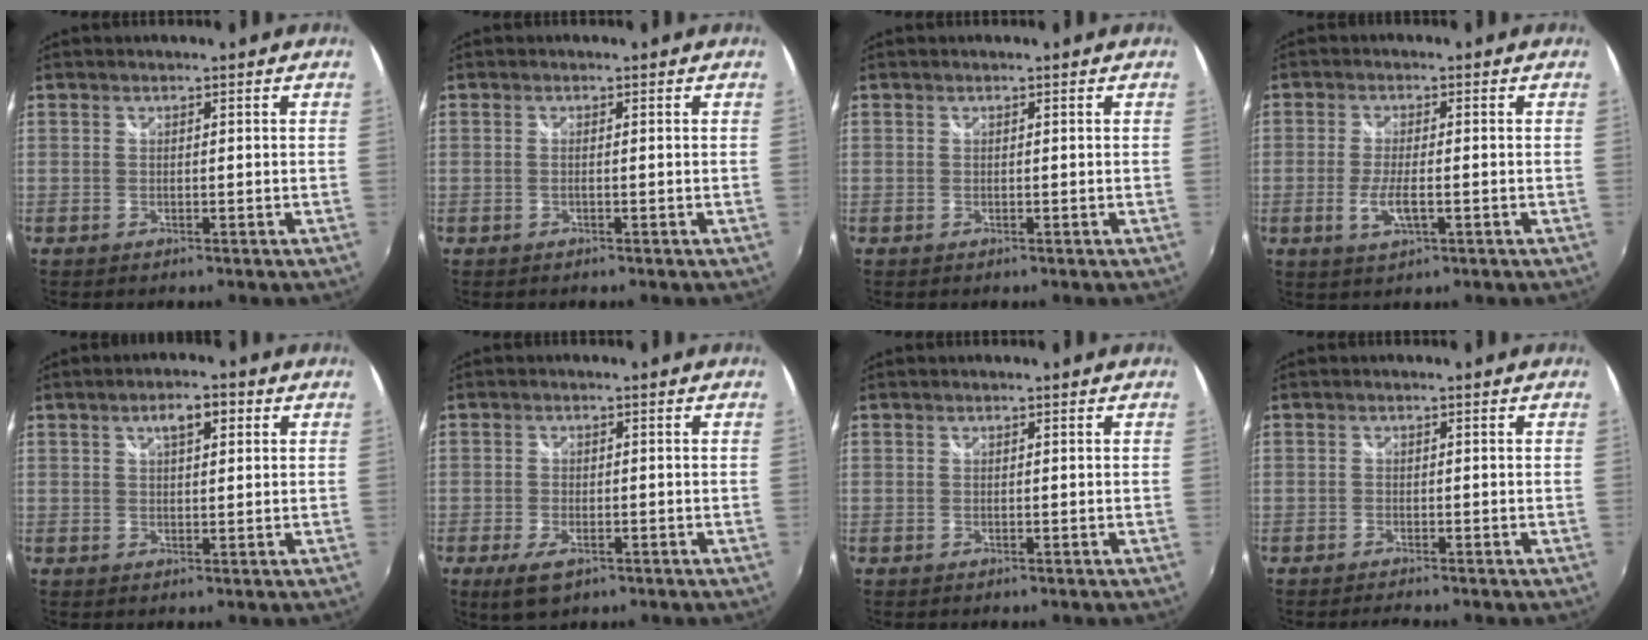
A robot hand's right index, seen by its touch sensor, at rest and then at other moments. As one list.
[{"total": 0.9, "force": [-0.4, -0.2, 0.8], "torque": [-0.013, 0.000, -0.008]}, {"total": 0.0}, {"total": 5.0, "force": [-1.5, 1.4, 4.5], "torque": [-0.094, -0.010, -0.028]}, {"total": 4.2, "force": [1.8, 1.7, 3.4], "torque": [-0.053, 0.012, 0.029]}, {"total": 5.4, "force": [-3.0, 2.5, 3.7], "torque": [-0.088, -0.016, -0.053]}, {"total": 0.0}, {"total": 1.8, "force": [-1.7, 0.0, 0.5], "torque": [-0.017, -0.010, -0.033]}]